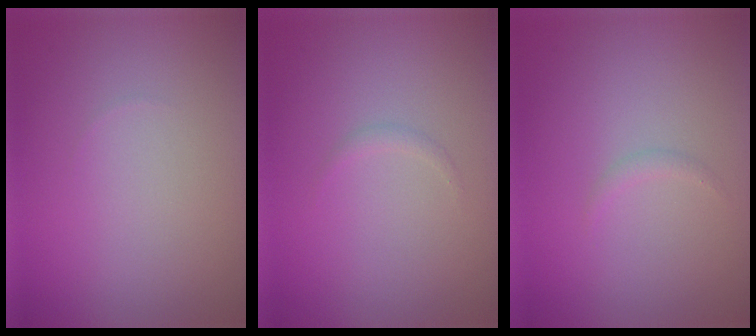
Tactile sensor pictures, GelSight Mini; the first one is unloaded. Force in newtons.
{"total": 0.5, "press": 0.5, "slide": 0.0}
{"total": 0.6, "press": 0.6, "slide": 0.0}